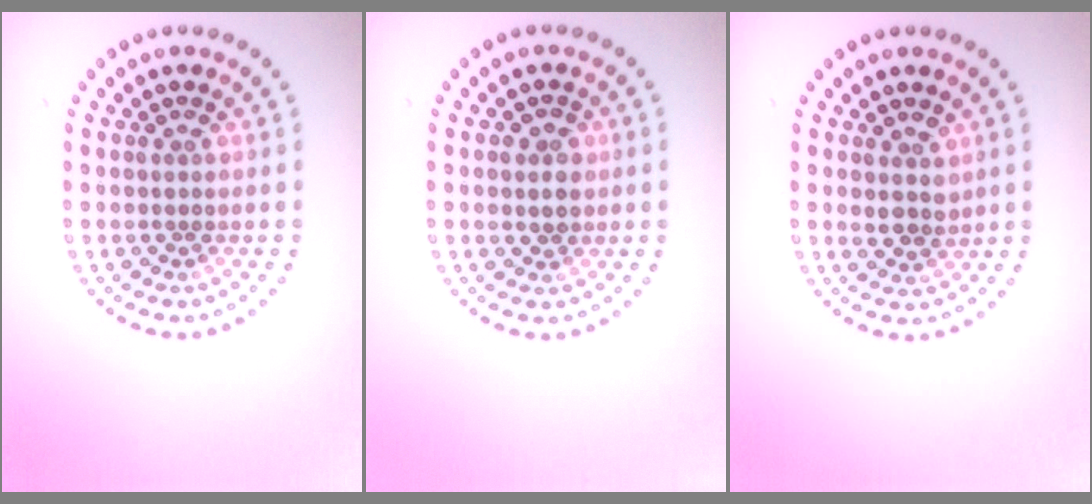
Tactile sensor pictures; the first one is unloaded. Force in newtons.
{"total": 1.8, "press": 1.8, "slide": 0.5}
{"total": 1.9, "press": 1.7, "slide": 0.8}